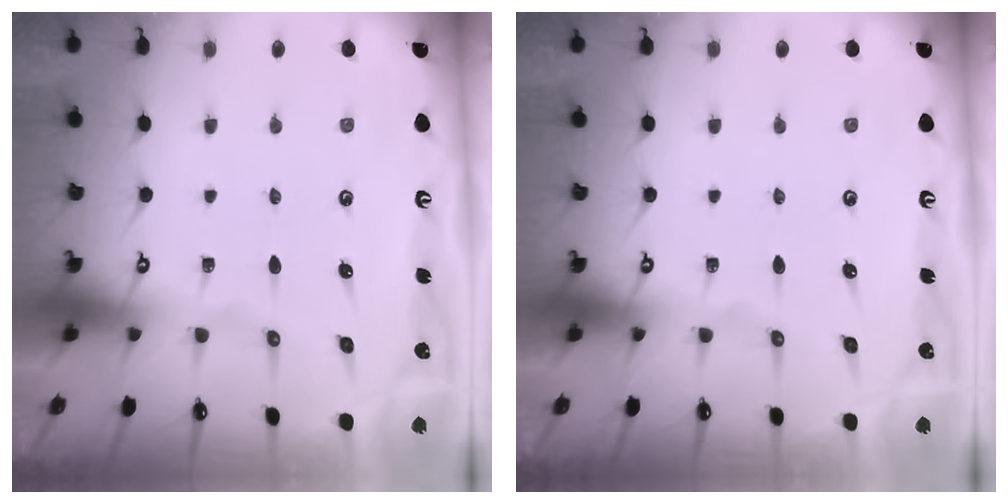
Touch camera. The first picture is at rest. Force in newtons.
{"total": 0.0}